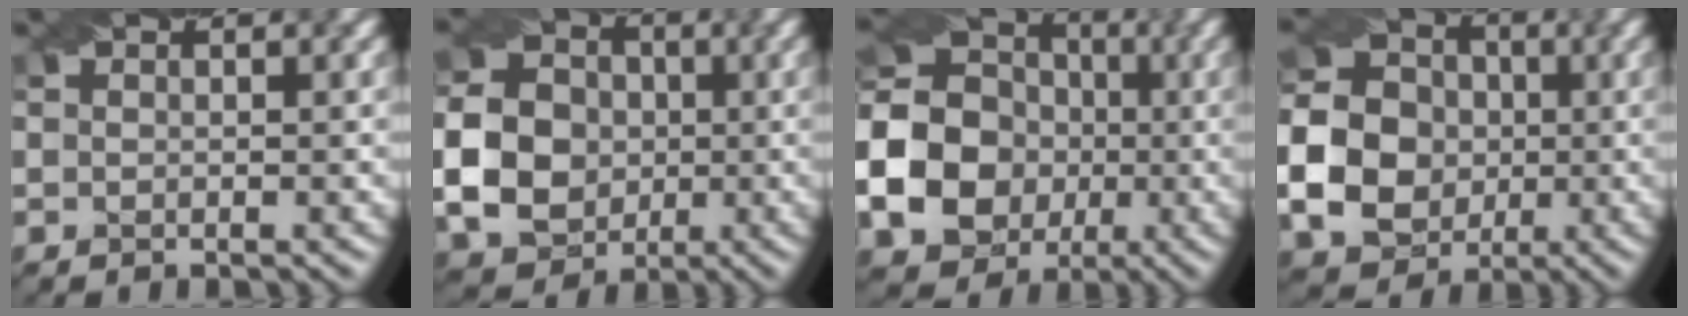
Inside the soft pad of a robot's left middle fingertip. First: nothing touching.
{"total": 9.3, "force": [-1.0, 8.1, 4.5], "torque": [-0.101, -0.012, -0.030]}
{"total": 22.3, "force": [-3.9, 20.8, 6.8], "torque": [-0.171, -0.008, -0.120]}
{"total": 13.4, "force": [-1.5, 12.4, 5.0], "torque": [-0.134, 0.000, -0.049]}